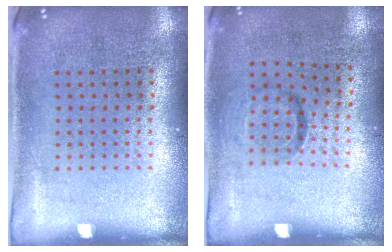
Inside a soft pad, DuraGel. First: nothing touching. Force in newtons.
{"total": 1.0, "press": 0.6, "slide": 0.8}